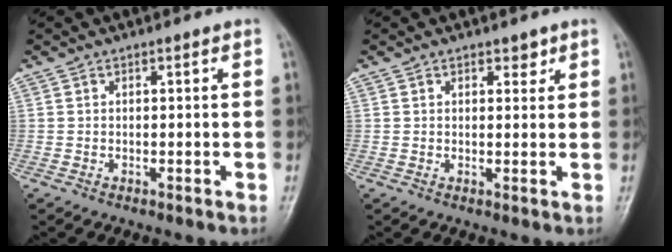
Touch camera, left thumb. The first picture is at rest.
{"total": 1.8, "force": [1.2, 1.1, 0.8], "torque": [0.007, -0.005, 0.013]}